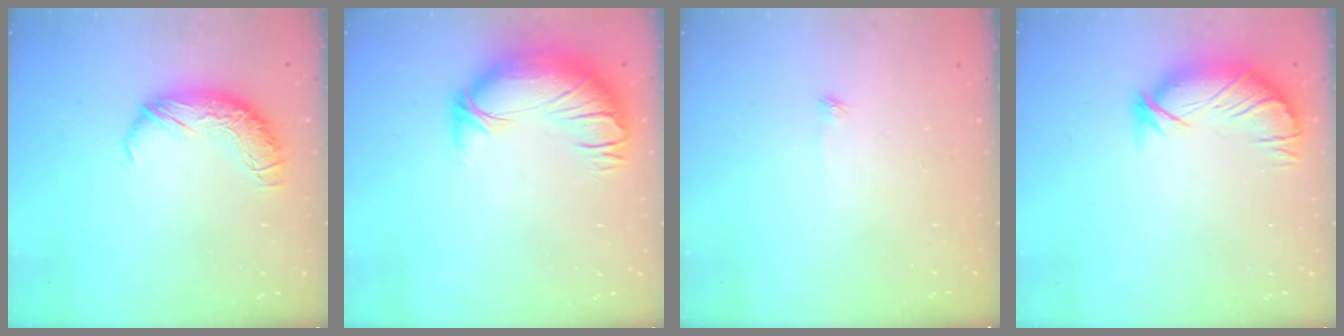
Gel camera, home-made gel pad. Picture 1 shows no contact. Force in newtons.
{"total": 3.7, "press": 1.9, "slide": 3.1}
{"total": 8.4, "press": 8.4, "slide": 0.6}
{"total": 3.9, "press": 3.4, "slide": 1.9}